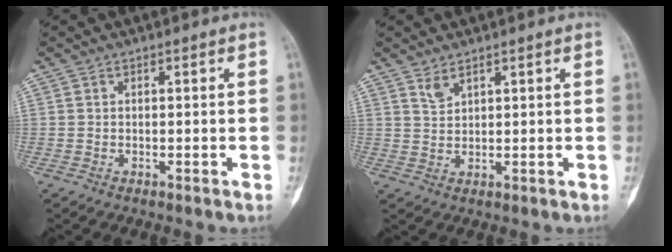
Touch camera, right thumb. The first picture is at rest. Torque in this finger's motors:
{"motor_torque": [-0.67, 0.05, 0.02, 0.27, 0.03]}